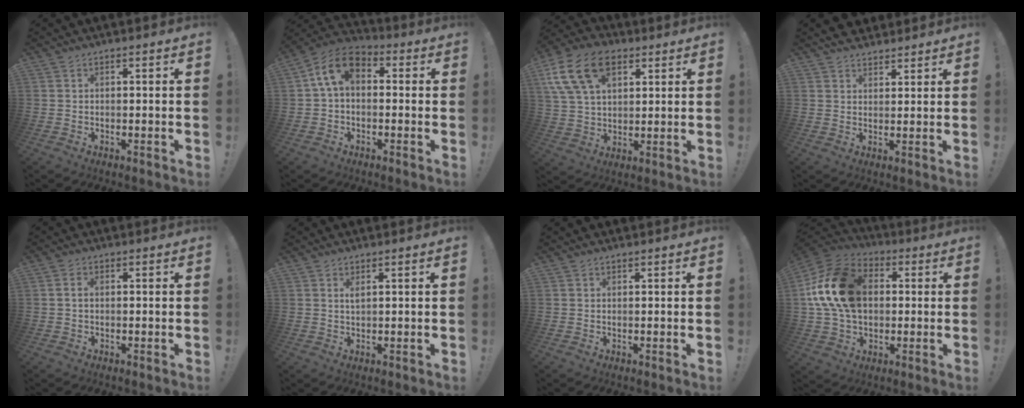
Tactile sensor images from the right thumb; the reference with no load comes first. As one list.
[{"total": 9.5, "force": [1.9, 6.1, 7.0], "torque": [-0.142, 0.011, 0.040]}, {"total": 17.2, "force": [8.1, 10.9, 10.6], "torque": [-0.199, -0.024, 0.149]}, {"total": 4.1, "force": [3.5, 2.0, 0.3], "torque": [0.008, -0.023, 0.064]}, {"total": 1.2, "force": [0.1, 0.7, 1.0], "torque": [-0.017, 0.002, 0.000]}, {"total": 1.4, "force": [0.8, 0.1, 1.2], "torque": [-0.023, 0.000, 0.012]}, {"total": 0.8, "force": [0.8, 0.1, 0.0], "torque": [0.008, -0.003, 0.015]}, {"total": 20.6, "force": [3.1, 14.9, 13.9], "torque": [-0.229, 0.012, 0.066]}]